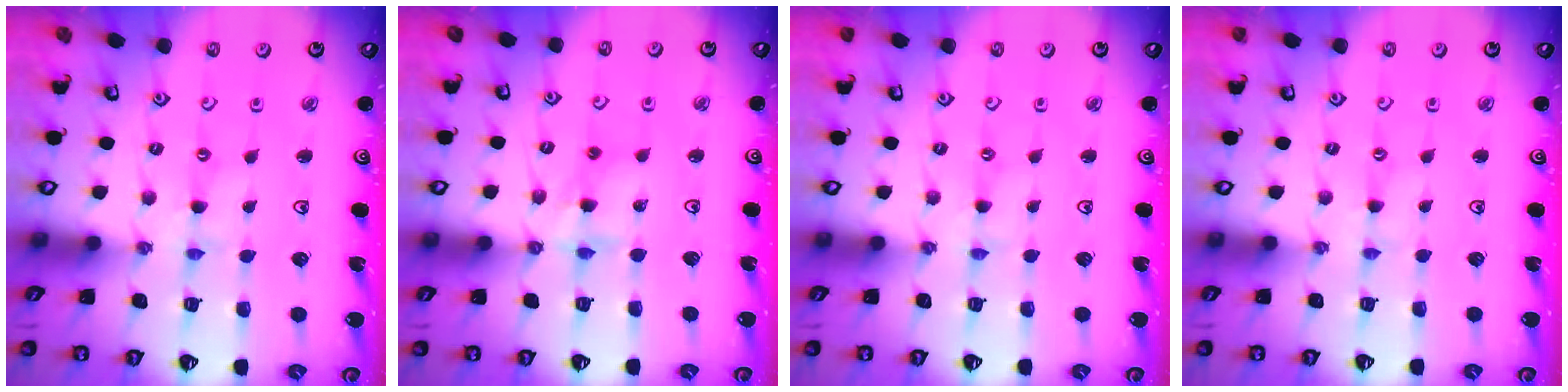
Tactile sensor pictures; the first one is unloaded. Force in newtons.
{"total": 7.1, "press": 7.1, "slide": 0.7}
{"total": 0.0}
{"total": 0.0}